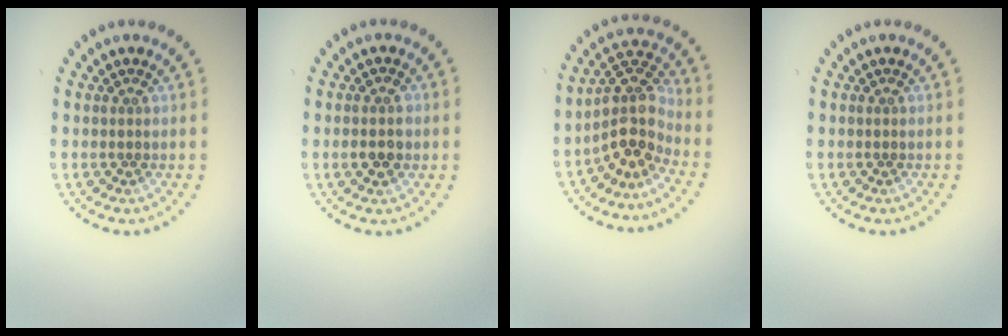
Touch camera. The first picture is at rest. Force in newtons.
{"total": 2.0, "press": 2.0, "slide": 0.3}
{"total": 4.1, "press": 3.1, "slide": 2.7}
{"total": 0.0}